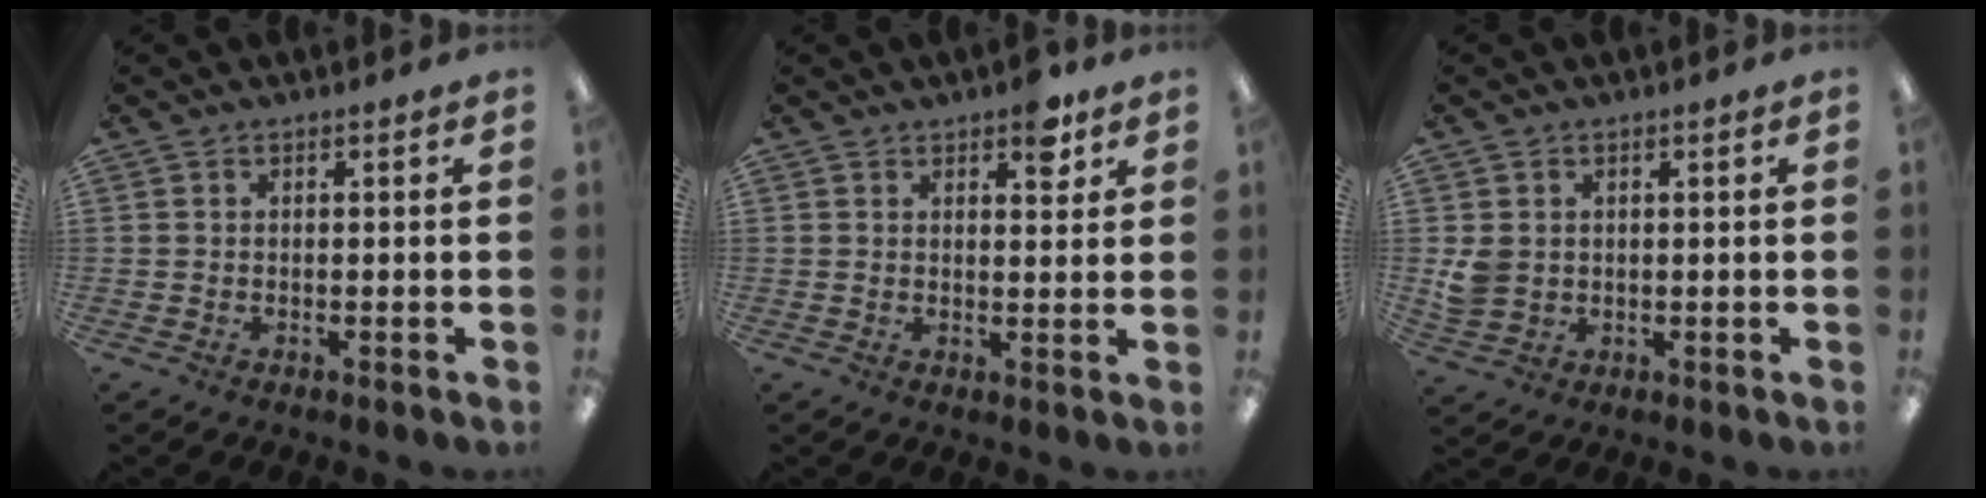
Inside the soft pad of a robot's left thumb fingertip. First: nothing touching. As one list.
[{"total": 5.6, "force": [3.6, 2.4, 3.5], "torque": [-0.029, -0.018, 0.055]}, {"total": 4.6, "force": [1.0, 4.0, 2.0], "torque": [-0.025, 0.003, 0.020]}]